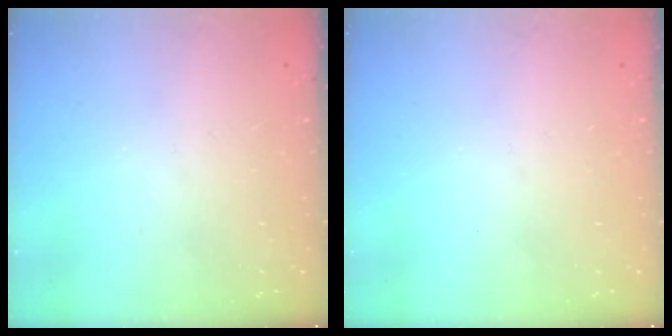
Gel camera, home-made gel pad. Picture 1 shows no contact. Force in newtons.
{"total": 0.0}